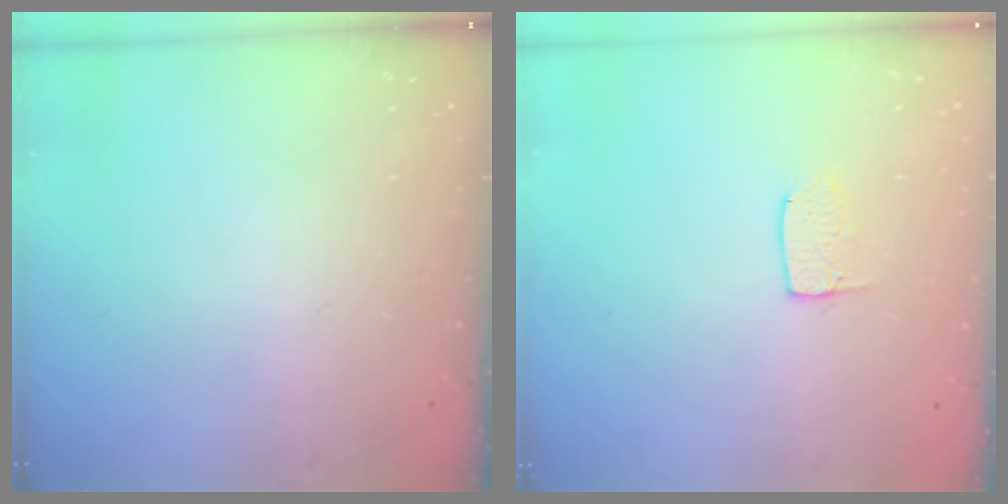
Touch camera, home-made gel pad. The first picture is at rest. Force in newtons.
{"total": 3.8, "press": 3.8, "slide": 0.2}